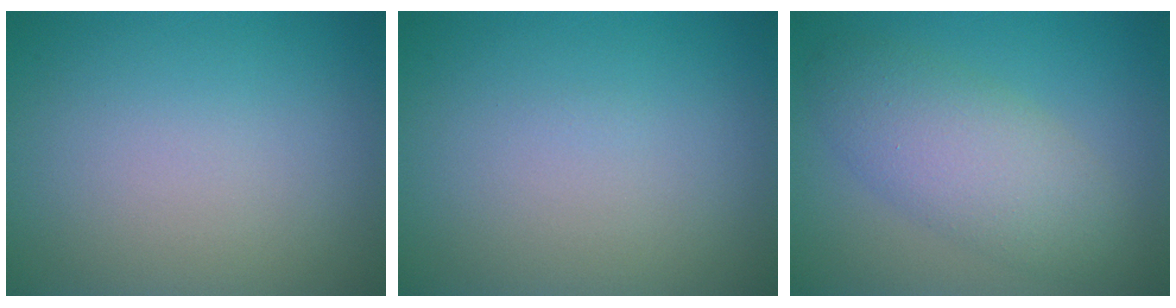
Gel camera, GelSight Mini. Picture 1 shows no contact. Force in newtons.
{"total": 0.0}
{"total": 5.4, "press": 5.4, "slide": 0.1}